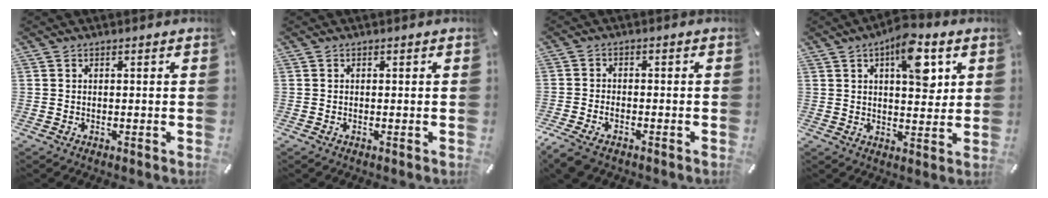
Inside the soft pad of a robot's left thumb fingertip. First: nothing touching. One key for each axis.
{"total": 0.0}
{"total": 3.6, "fx": -2.2, "fy": 2.1, "fz": 1.9, "tx": -0.045, "ty": 0.008, "tz": -0.045}
{"total": 11.4, "fx": 4.8, "fy": 5.3, "fz": 8.9, "tx": -0.113, "ty": -0.019, "tz": 0.075}